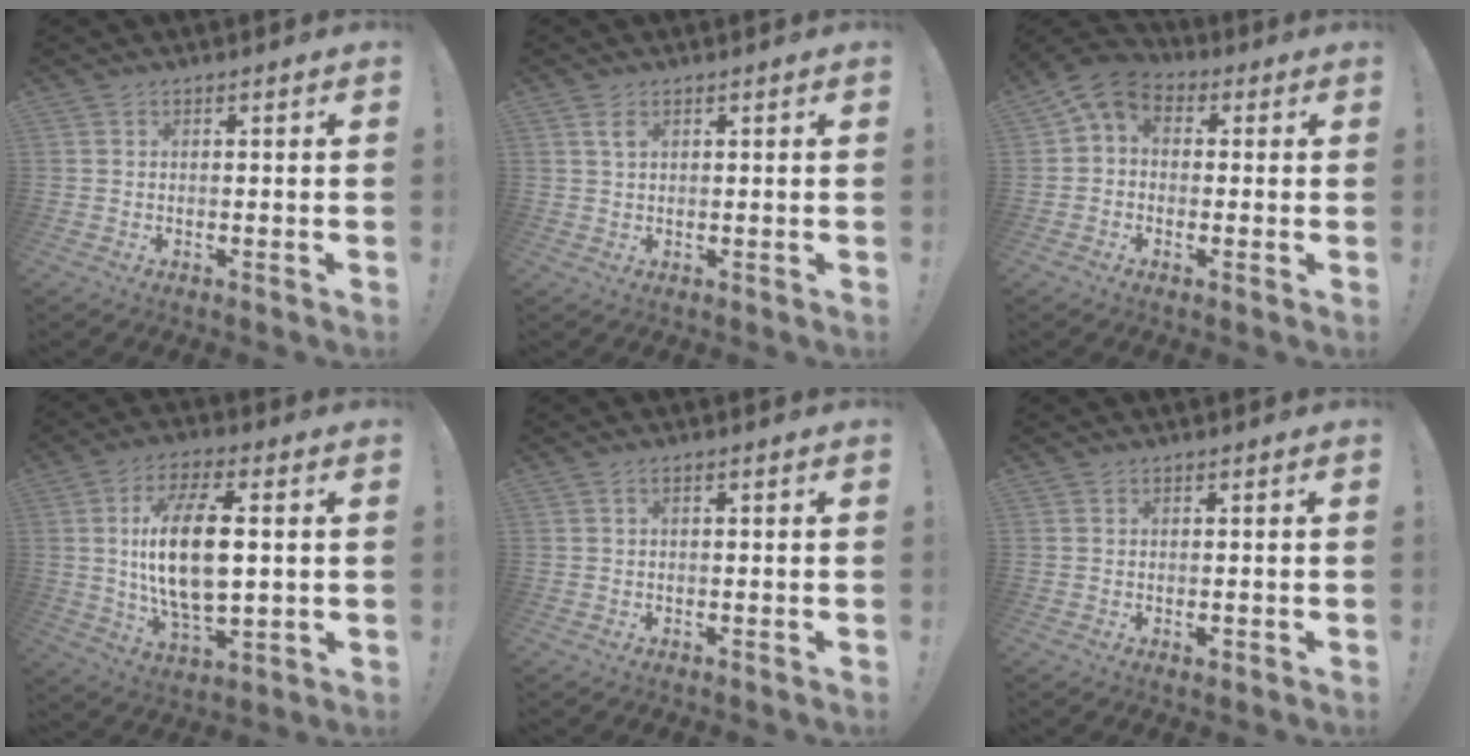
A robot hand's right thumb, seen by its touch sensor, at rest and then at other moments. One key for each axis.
{"total": 2.4, "fx": 1.1, "fy": 1.1, "fz": 1.8, "tx": -0.030, "ty": -0.001, "tz": 0.018}
{"total": 6.6, "fx": 1.6, "fy": 5.2, "fz": 3.7, "tx": -0.062, "ty": 0.004, "tz": 0.038}
{"total": 18.0, "fx": 1.9, "fy": 8.2, "fz": 15.9, "tx": -0.287, "ty": -0.013, "tz": 0.021}
{"total": 1.2, "fx": -0.3, "fy": 0.1, "fz": 1.1, "tx": -0.020, "ty": 0.002, "tz": -0.006}
{"total": 0.6, "fx": -0.4, "fy": 0.4, "fz": 0.3, "tx": 0.008, "ty": -0.002, "tz": -0.007}